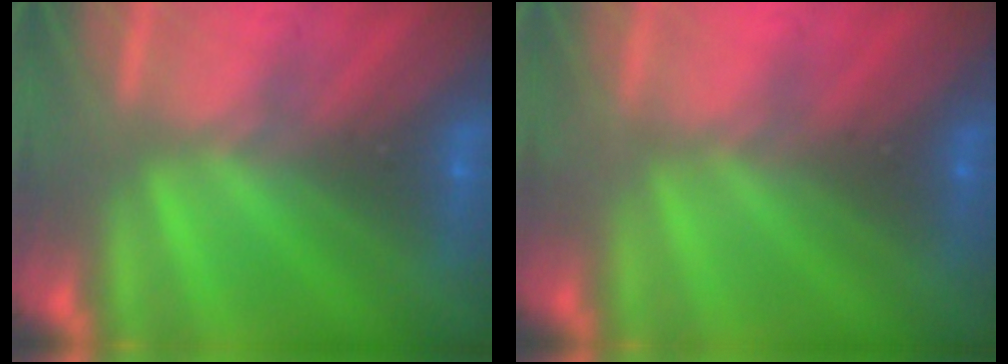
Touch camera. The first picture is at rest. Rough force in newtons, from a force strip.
{"total": 4.7}